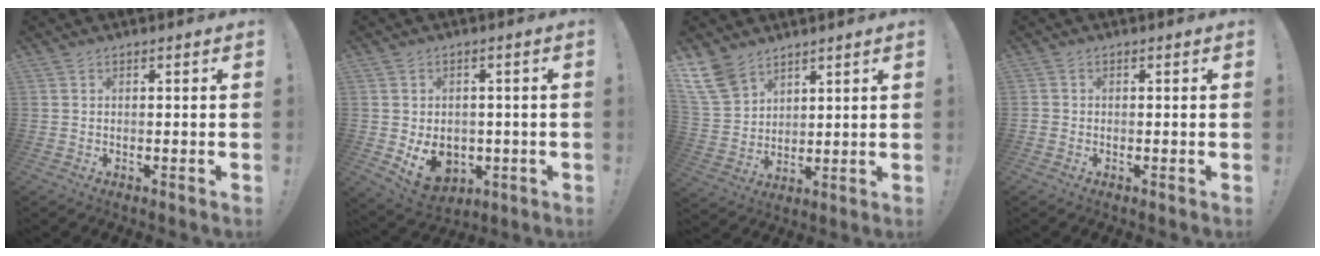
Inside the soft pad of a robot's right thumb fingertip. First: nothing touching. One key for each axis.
{"total": 8.9, "fx": -1.3, "fy": 7.4, "fz": 4.7, "tx": -0.065, "ty": 0.006, "tz": -0.015}
{"total": 11.6, "fx": 8.1, "fy": 7.2, "fz": 4.3, "tx": -0.084, "ty": -0.047, "tz": 0.165}
{"total": 0.9, "fx": -0.5, "fy": 0.8, "fz": 0.2, "tx": -0.003, "ty": 0.003, "tz": -0.008}